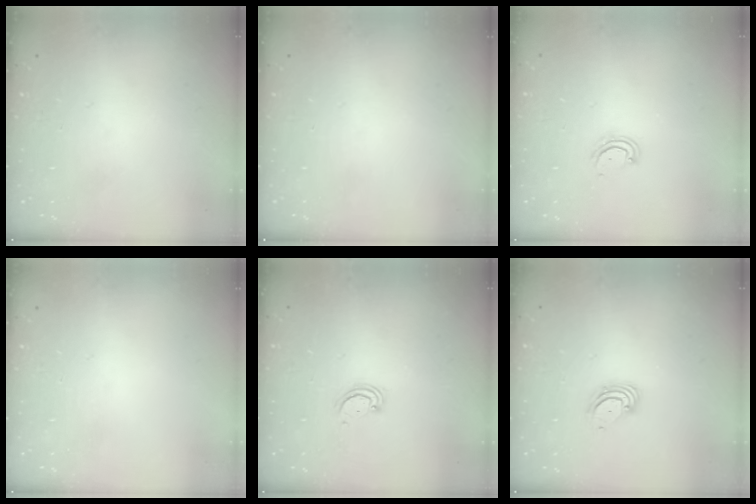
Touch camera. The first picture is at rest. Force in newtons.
{"total": 0.0}
{"total": 4.1, "press": 4.1, "slide": 0.3}
{"total": 0.0}
{"total": 2.5, "press": 2.4, "slide": 0.2}
{"total": 3.4, "press": 3.4, "slide": 0.2}